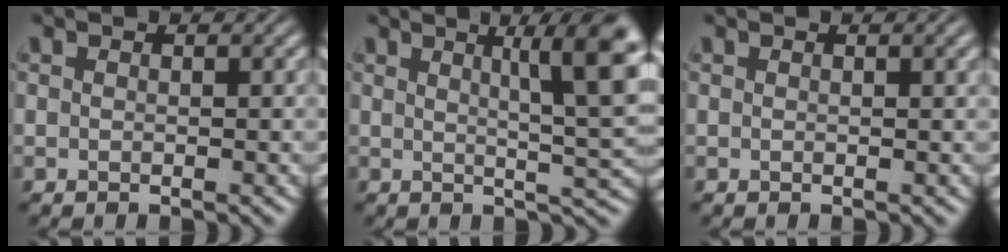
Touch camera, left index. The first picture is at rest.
{"total": 8.6, "force": [3.1, 1.8, 7.8], "torque": [-0.081, 0.014, 0.042]}
{"total": 1.4, "force": [0.7, 0.4, 1.1], "torque": [-0.010, 0.006, 0.009]}